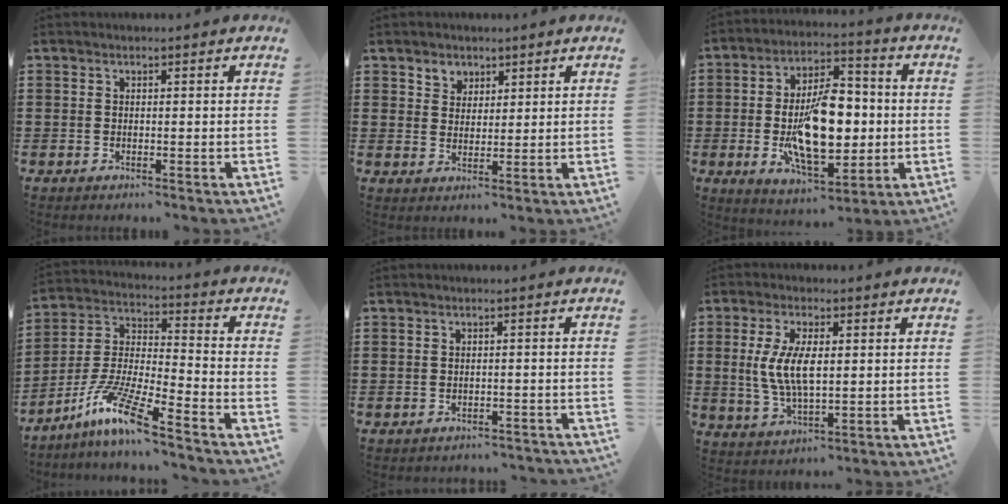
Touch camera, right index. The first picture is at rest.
{"total": 3.1, "force": [2.1, 2.3, 0.0], "torque": [-0.013, 0.010, 0.039]}
{"total": 14.3, "force": [-1.2, 7.2, 12.3], "torque": [-0.222, -0.007, -0.021]}
{"total": 10.6, "force": [-7.8, 0.4, 7.2], "torque": [-0.165, -0.012, -0.161]}
{"total": 1.4, "force": [-1.4, 0.4, 0.0], "torque": [-0.005, 0.002, -0.031]}
{"total": 7.4, "force": [0.6, 3.1, 6.7], "torque": [-0.150, 0.002, 0.004]}